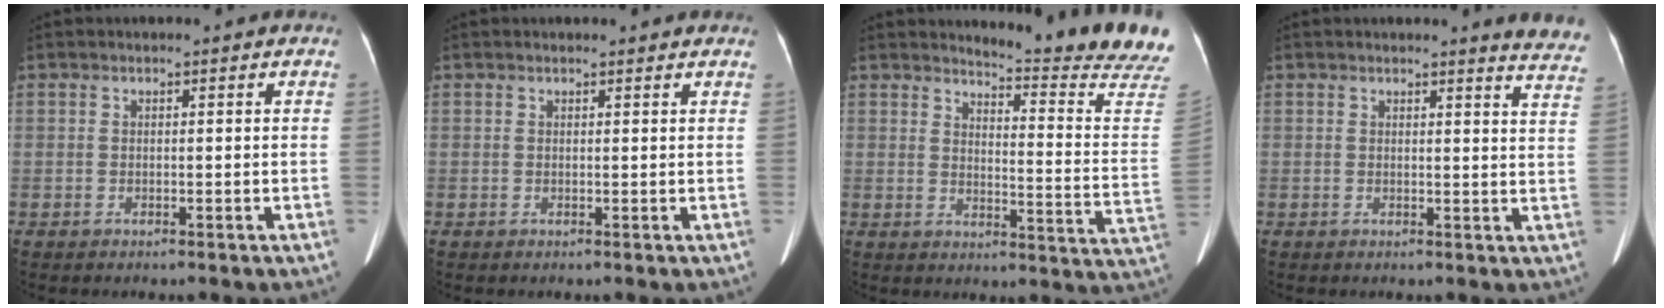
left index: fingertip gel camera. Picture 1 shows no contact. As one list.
[{"total": 2.4, "force": [2.3, 0.4, 0.6], "torque": [-0.013, 0.011, 0.022]}, {"total": 16.7, "force": [16.1, -1.6, 4.2], "torque": [-0.060, -0.147, 0.174]}, {"total": 7.3, "force": [7.2, 0.1, 1.5], "torque": [0.002, -0.057, 0.045]}]